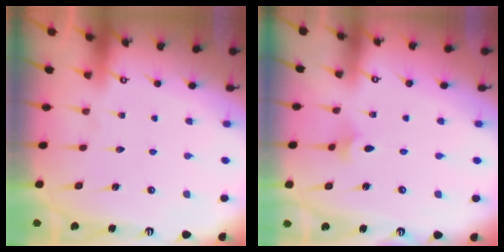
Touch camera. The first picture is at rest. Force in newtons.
{"total": 2.3, "press": 2.2, "slide": 0.6}